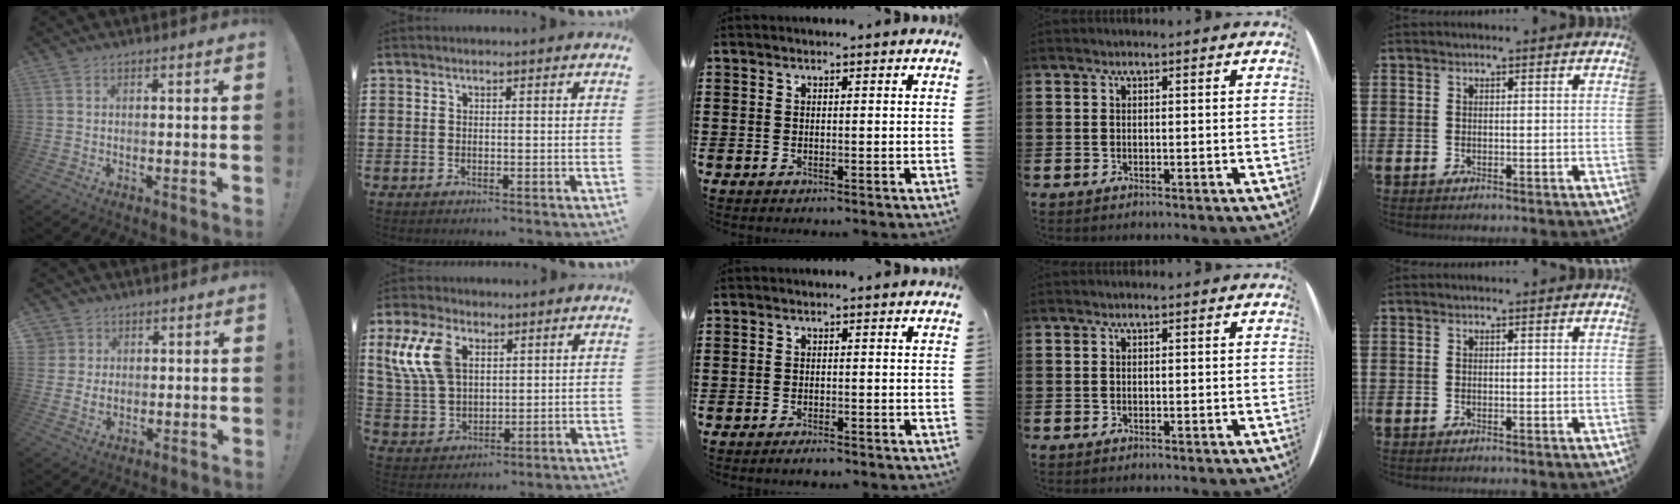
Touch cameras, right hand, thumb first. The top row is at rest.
{"thumb": {"total": 4.1, "force": [1.5, 3.7, 0.8], "torque": [-0.020, -0.005, 0.028]}, "index": {"total": 9.8, "force": [3.9, 6.1, 6.6], "torque": [-0.175, 0.008, 0.069]}, "middle": {"total": 1.0, "force": [-0.9, 0.1, 0.3], "torque": [-0.009, -0.004, -0.016]}}